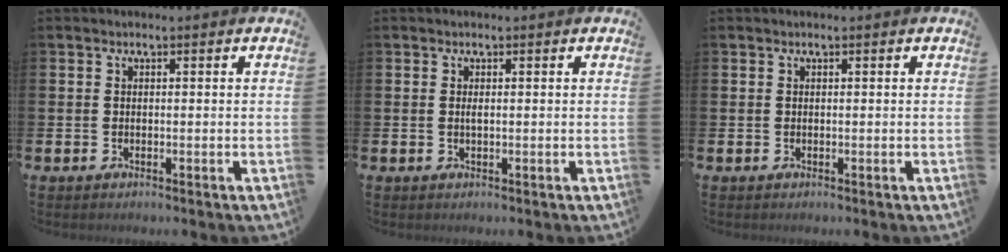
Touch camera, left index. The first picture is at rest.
{"total": 0.6, "force": [0.2, 0.1, 0.5], "torque": [-0.018, 0.003, 0.004]}
{"total": 0.0}